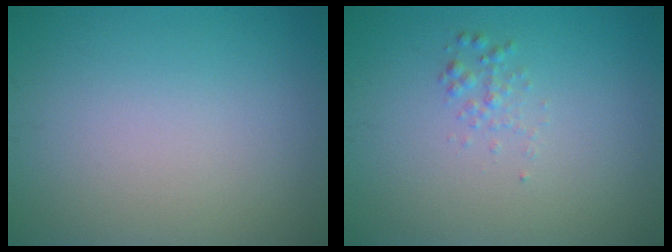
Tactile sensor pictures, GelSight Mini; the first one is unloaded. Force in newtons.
{"total": 1.0, "press": 1.0, "slide": 0.0}